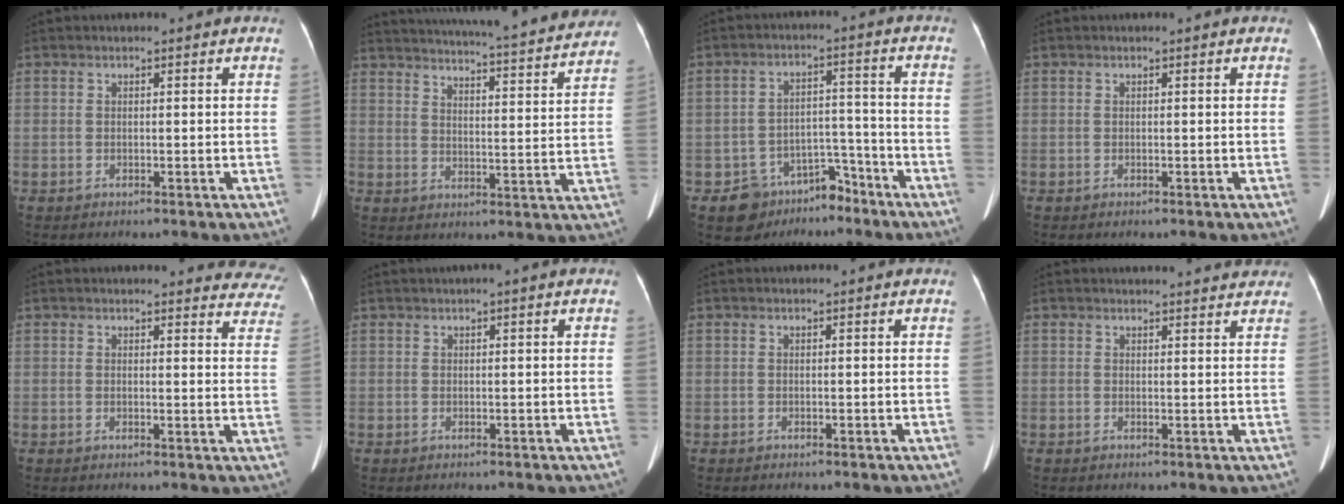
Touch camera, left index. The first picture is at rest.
{"total": 25.7, "force": [23.7, 2.3, 9.7], "torque": [-0.149, -0.047, 0.292]}
{"total": 7.4, "force": [-5.8, 4.4, 1.4], "torque": [-0.008, 0.023, -0.085]}
{"total": 0.0}
{"total": 14.7, "force": [14.0, 3.7, 2.4], "torque": [0.022, -0.057, 0.116]}
{"total": 0.8, "force": [0.3, -0.1, 0.7], "torque": [-0.015, 0.006, 0.005]}
{"total": 0.0}
{"total": 9.3, "force": [8.9, 2.3, 1.7], "torque": [0.004, 0.016, 0.077]}